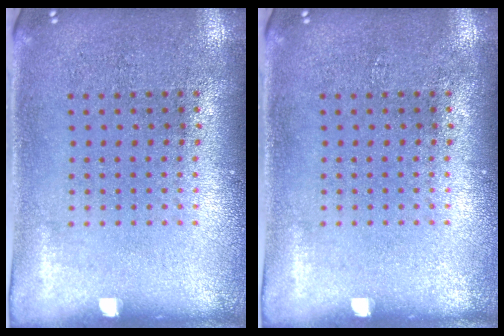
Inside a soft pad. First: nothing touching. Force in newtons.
{"total": 0.0}